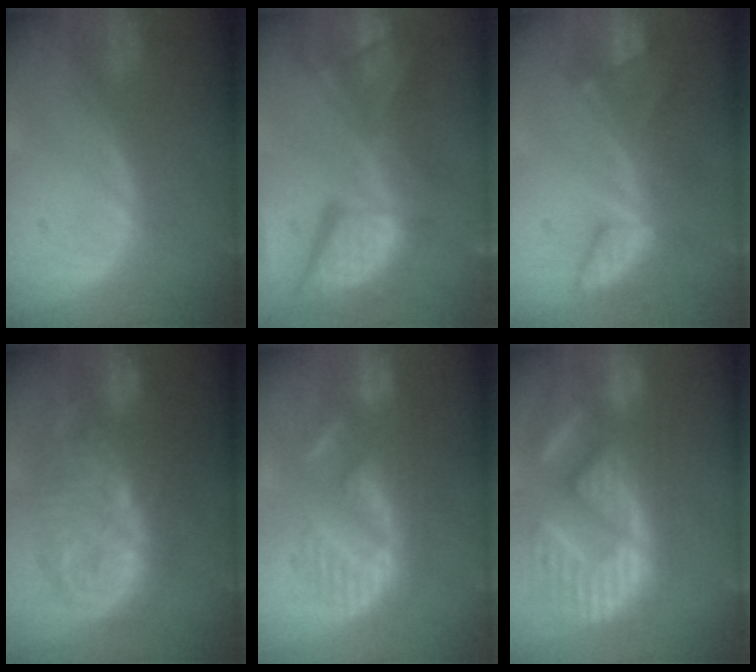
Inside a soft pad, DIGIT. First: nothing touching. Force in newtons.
{"total": 13.8, "press": 11.2, "slide": 8.0}
{"total": 8.5, "press": 7.3, "slide": 4.3}
{"total": 11.6, "press": 11.5, "slide": 0.8}
{"total": 8.6, "press": 8.5, "slide": 1.4}
{"total": 14.0, "press": 12.2, "slide": 6.7}